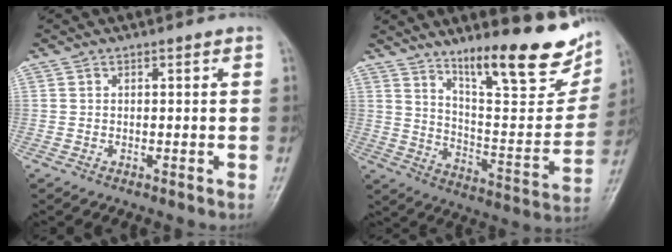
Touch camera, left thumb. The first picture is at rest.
{"total": 22.1, "force": [14.2, 5.7, 15.9], "torque": [-0.186, -0.073, 0.225]}